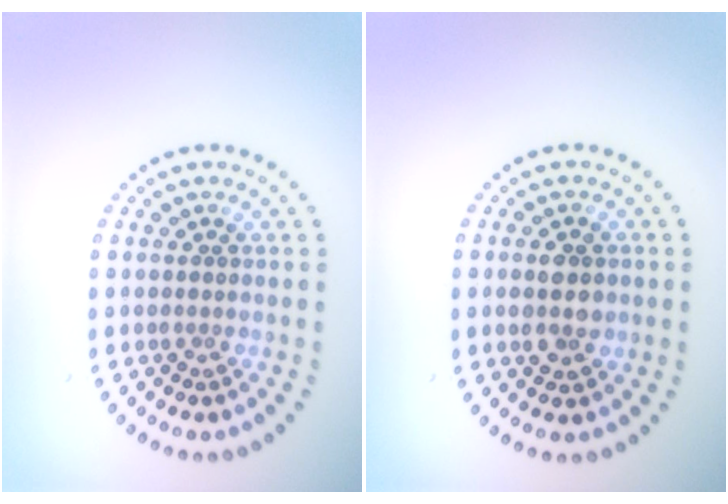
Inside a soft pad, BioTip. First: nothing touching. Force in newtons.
{"total": 2.8, "press": 2.8, "slide": 0.2}